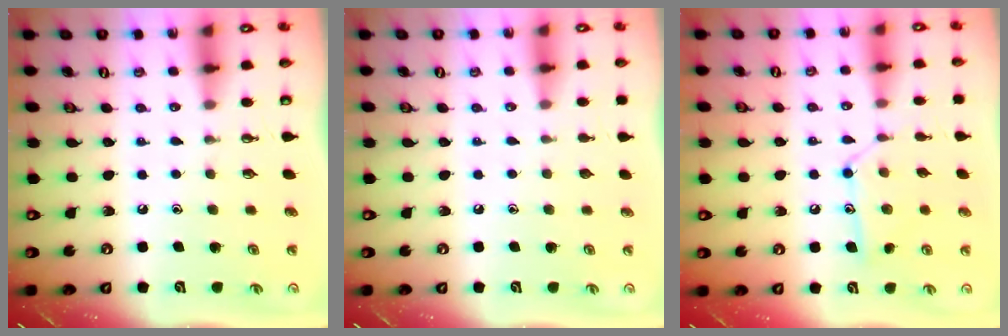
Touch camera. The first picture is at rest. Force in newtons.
{"total": 0.0}
{"total": 12.1, "press": 12.1, "slide": 0.6}